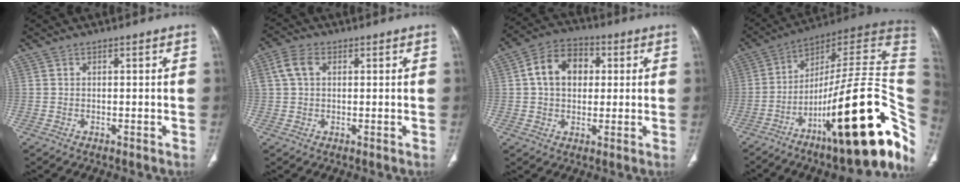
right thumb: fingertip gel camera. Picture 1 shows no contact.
{"total": 5.0, "force": [1.3, 3.4, 3.4], "torque": [-0.076, 0.014, 0.024]}
{"total": 10.9, "force": [1.9, 8.0, 7.2], "torque": [-0.095, 0.015, 0.025]}
{"total": 32.2, "force": [-10.6, 7.9, 29.3], "torque": [-0.354, 0.062, -0.157]}